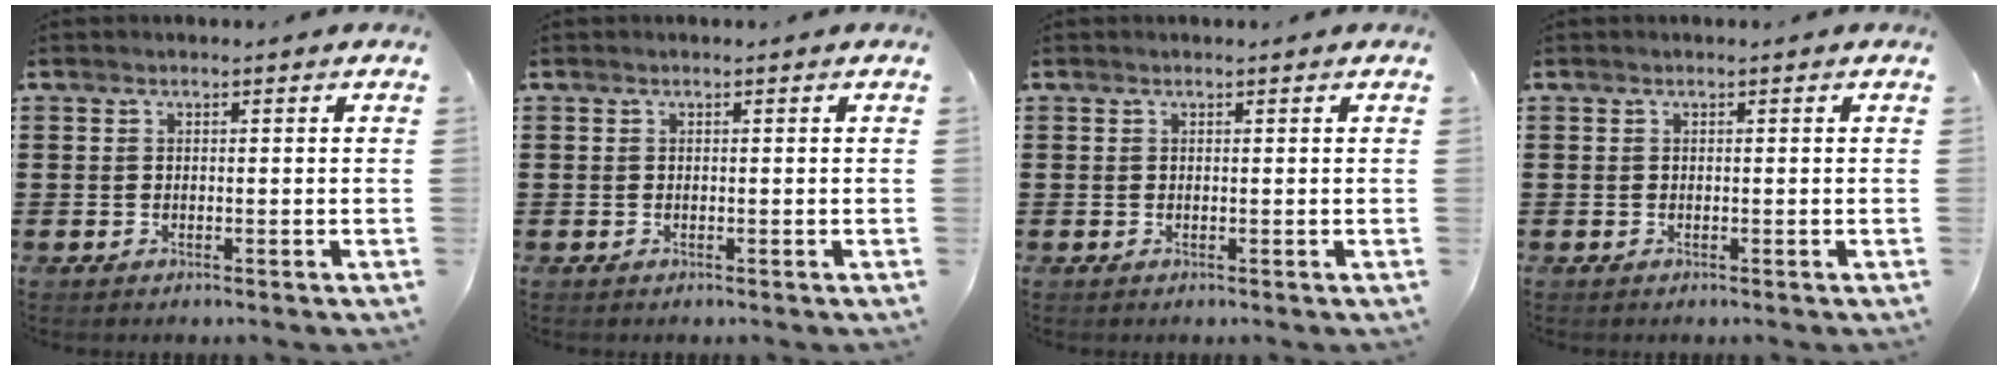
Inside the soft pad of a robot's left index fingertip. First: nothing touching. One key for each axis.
{"total": 0.0}
{"total": 0.0}
{"total": 0.0}